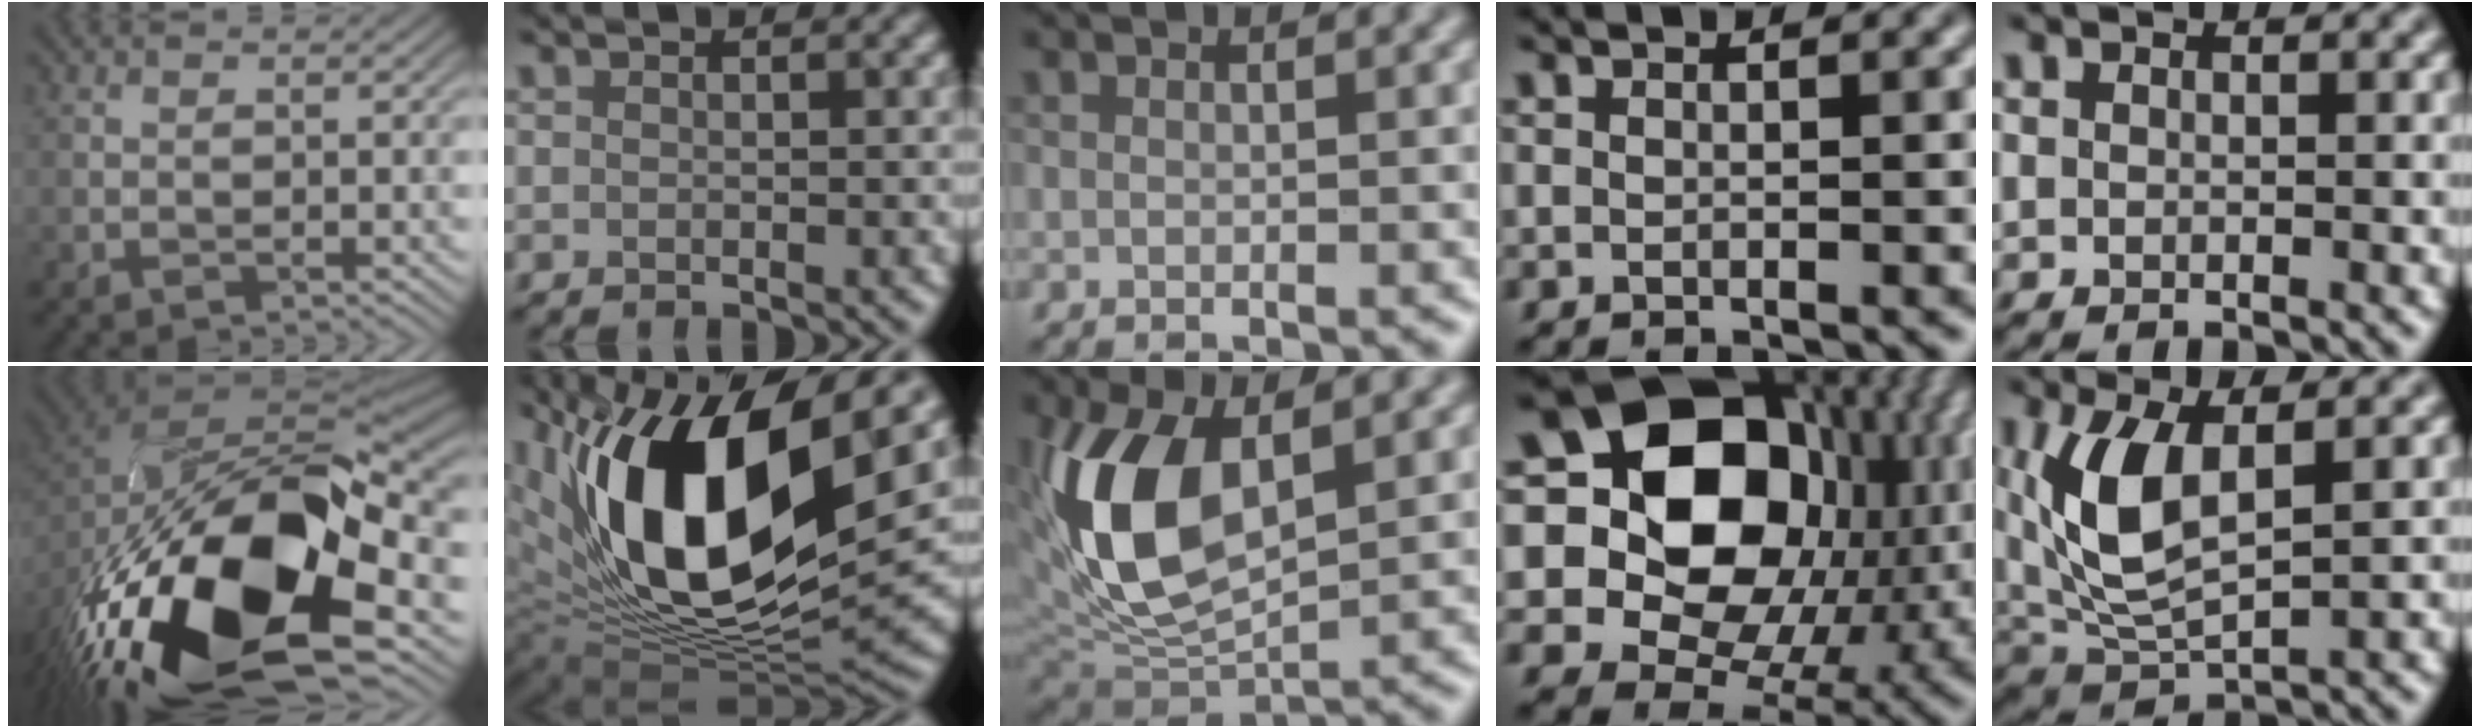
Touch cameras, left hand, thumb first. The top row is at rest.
{"thumb": {"total": 19.1, "force": [-7.1, 10.3, 14.5], "torque": [-0.310, -0.050, -0.102]}, "index": {"total": 17.7, "force": [5.3, 8.0, 14.9], "torque": [-0.271, 0.002, 0.084]}, "middle": {"total": 9.4, "force": [1.3, 4.7, 8.1], "torque": [-0.188, 0.003, 0.028]}, "ring": {"total": 18.8, "force": [3.5, 14.7, 11.1], "torque": [-0.216, 0.017, 0.083]}, "little": {"total": 6.4, "force": [0.9, 2.3, 5.9], "torque": [-0.136, 0.001, 0.013]}}